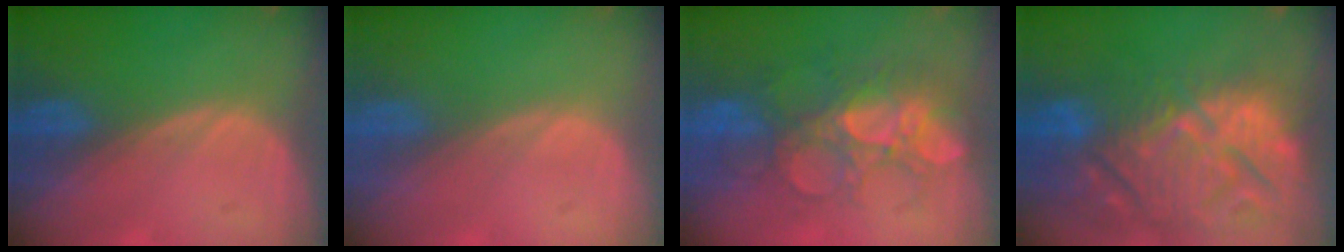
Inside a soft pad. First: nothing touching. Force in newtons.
{"total": 0.0}
{"total": 9.1, "press": 8.9, "slide": 1.9}
{"total": 15.3, "press": 13.1, "slide": 8.0}